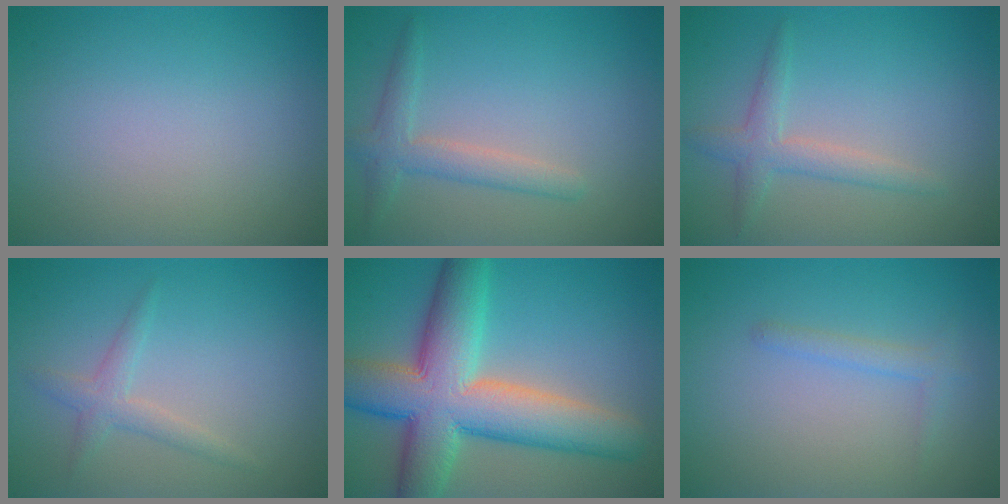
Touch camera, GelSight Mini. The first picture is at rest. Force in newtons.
{"total": 2.6, "press": 2.6, "slide": 0.1}
{"total": 2.4, "press": 2.4, "slide": 0.1}
{"total": 1.9, "press": 1.9, "slide": 0.1}
{"total": 11.8, "press": 11.8, "slide": 0.9}
{"total": 1.3, "press": 1.3, "slide": 0.0}